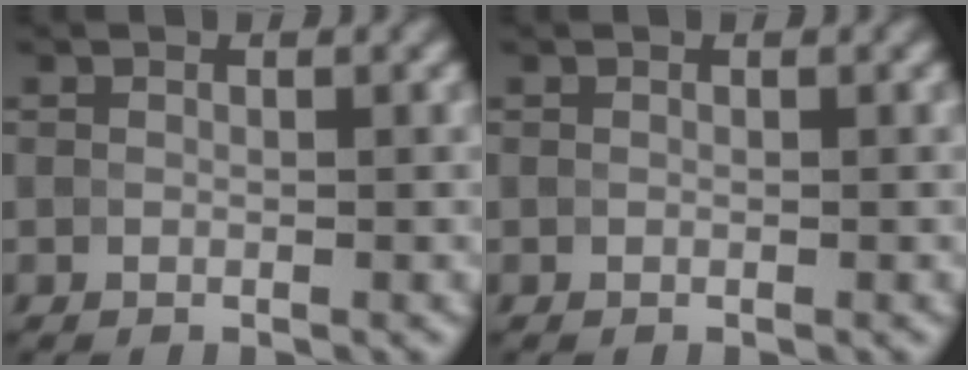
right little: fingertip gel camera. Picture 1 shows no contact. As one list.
[{"total": 0.0}]